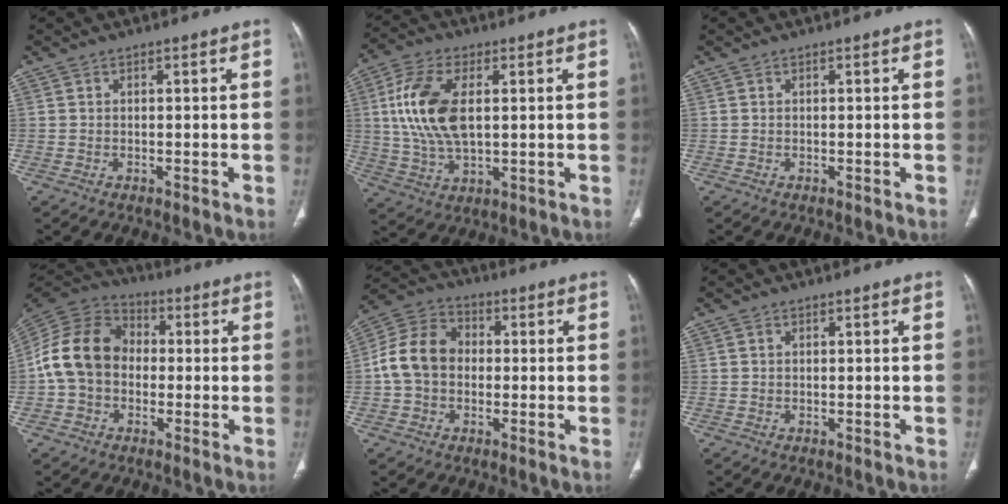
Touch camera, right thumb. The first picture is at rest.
{"total": 13.7, "force": [2.3, 7.2, 11.4], "torque": [-0.236, 0.000, 0.046]}
{"total": 0.0}
{"total": 14.3, "force": [-0.8, 11.3, 8.6], "torque": [-0.153, 0.037, -0.027]}
{"total": 10.8, "force": [-0.4, 8.5, 6.5], "torque": [-0.115, 0.035, -0.017]}
{"total": 0.0}